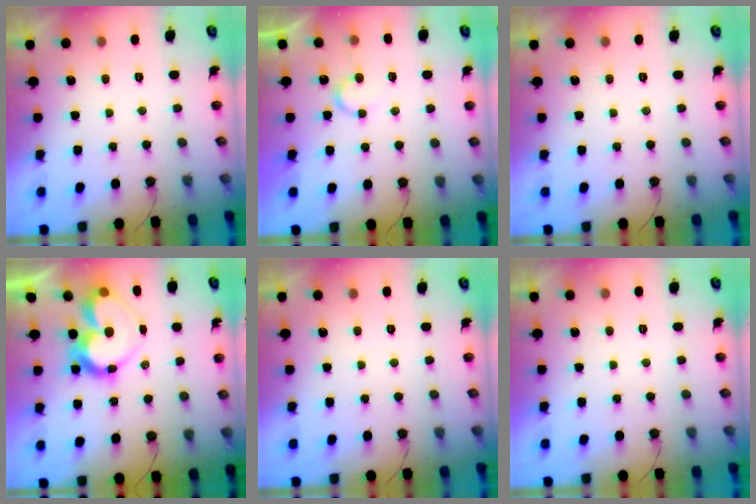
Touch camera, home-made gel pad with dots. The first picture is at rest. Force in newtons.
{"total": 5.9, "press": 5.9, "slide": 0.4}
{"total": 0.0}
{"total": 13.6, "press": 13.6, "slide": 1.3}
{"total": 0.0}
{"total": 1.7, "press": 1.7, "slide": 0.1}